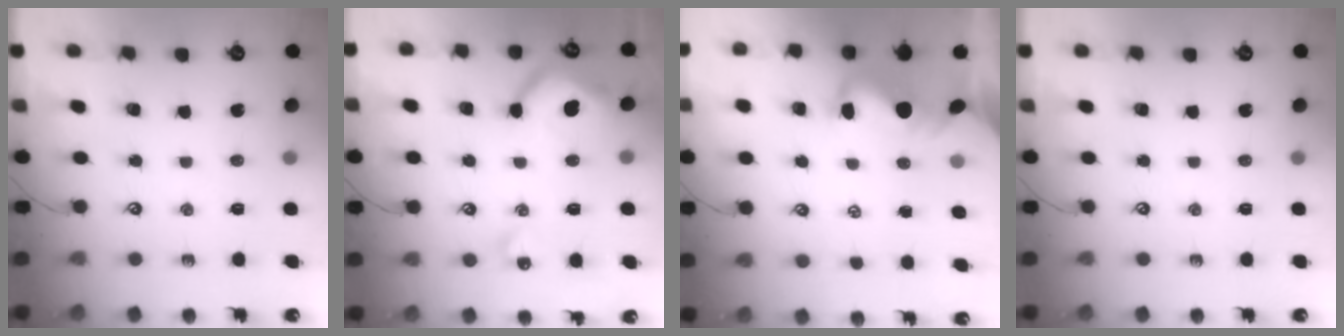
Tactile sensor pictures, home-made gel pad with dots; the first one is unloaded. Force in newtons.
{"total": 11.4, "press": 11.4, "slide": 0.8}
{"total": 1.5, "press": 1.2, "slide": 0.9}
{"total": 0.0}